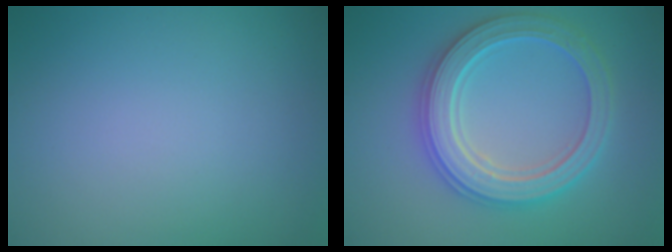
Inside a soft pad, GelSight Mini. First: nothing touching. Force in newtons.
{"total": 5.5, "press": 5.5, "slide": 0.9}